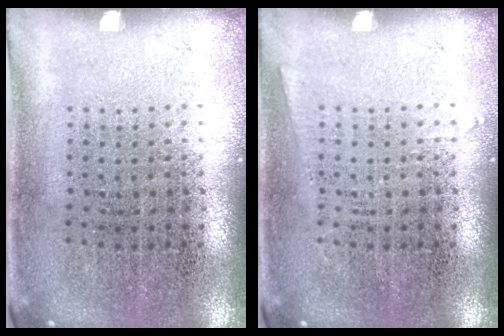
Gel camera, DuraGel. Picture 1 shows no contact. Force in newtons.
{"total": 0.7, "press": 0.7, "slide": 0.0}